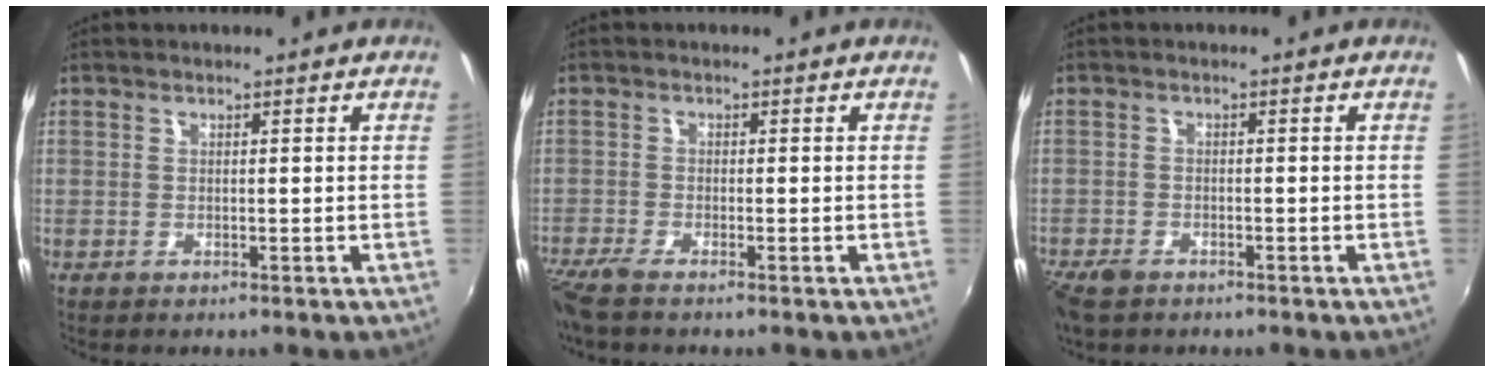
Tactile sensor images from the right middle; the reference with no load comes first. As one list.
[{"total": 3.8, "force": [-3.1, 0.1, 2.2], "torque": [-0.059, -0.015, -0.064]}, {"total": 4.4, "force": [-3.4, 2.0, 2.0], "torque": [-0.056, -0.016, -0.068]}]